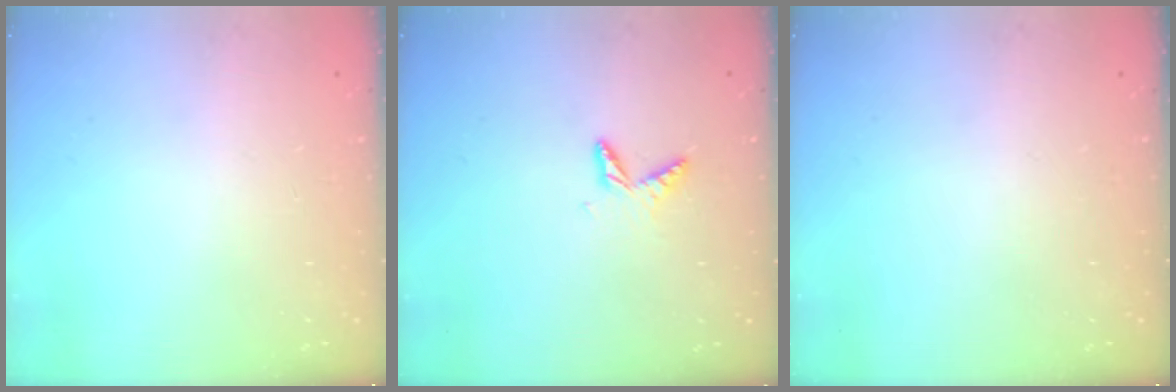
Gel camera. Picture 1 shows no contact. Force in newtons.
{"total": 5.4, "press": 5.3, "slide": 0.5}
{"total": 0.0}